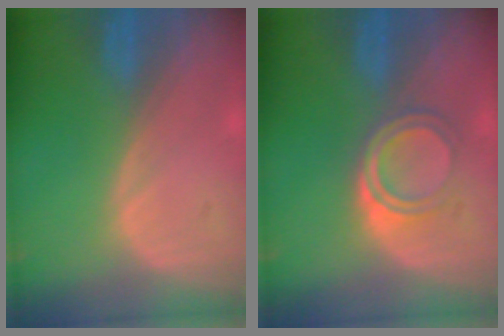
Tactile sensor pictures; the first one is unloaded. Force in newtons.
{"total": 4.2, "press": 4.1, "slide": 1.0}